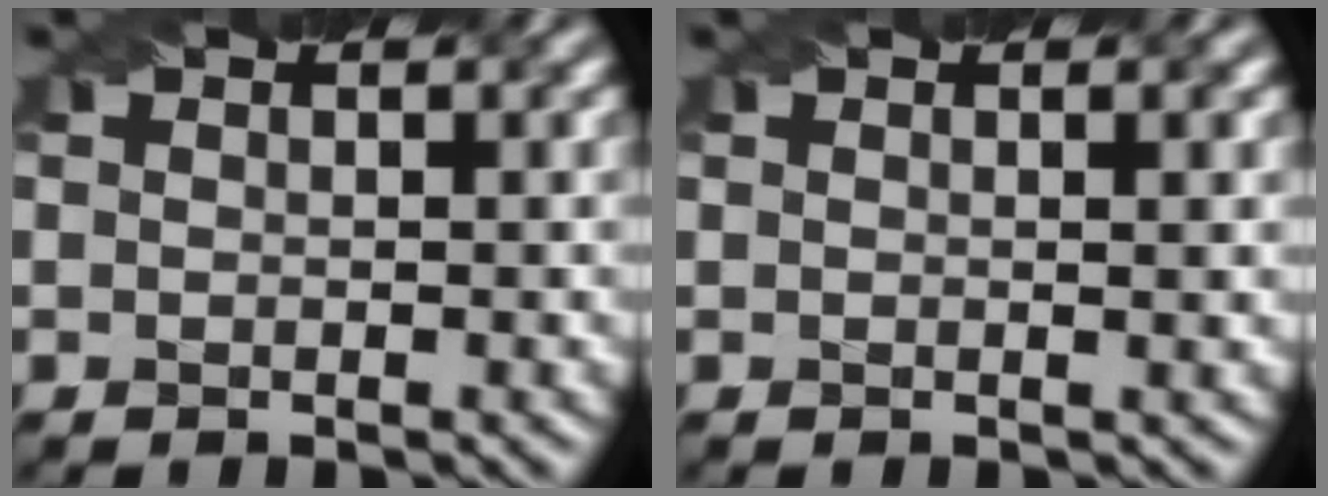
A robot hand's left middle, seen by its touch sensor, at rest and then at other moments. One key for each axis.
{"total": 1.5, "fx": 0.3, "fy": 0.5, "fz": 1.4, "tx": -0.015, "ty": 0.001, "tz": -0.002}